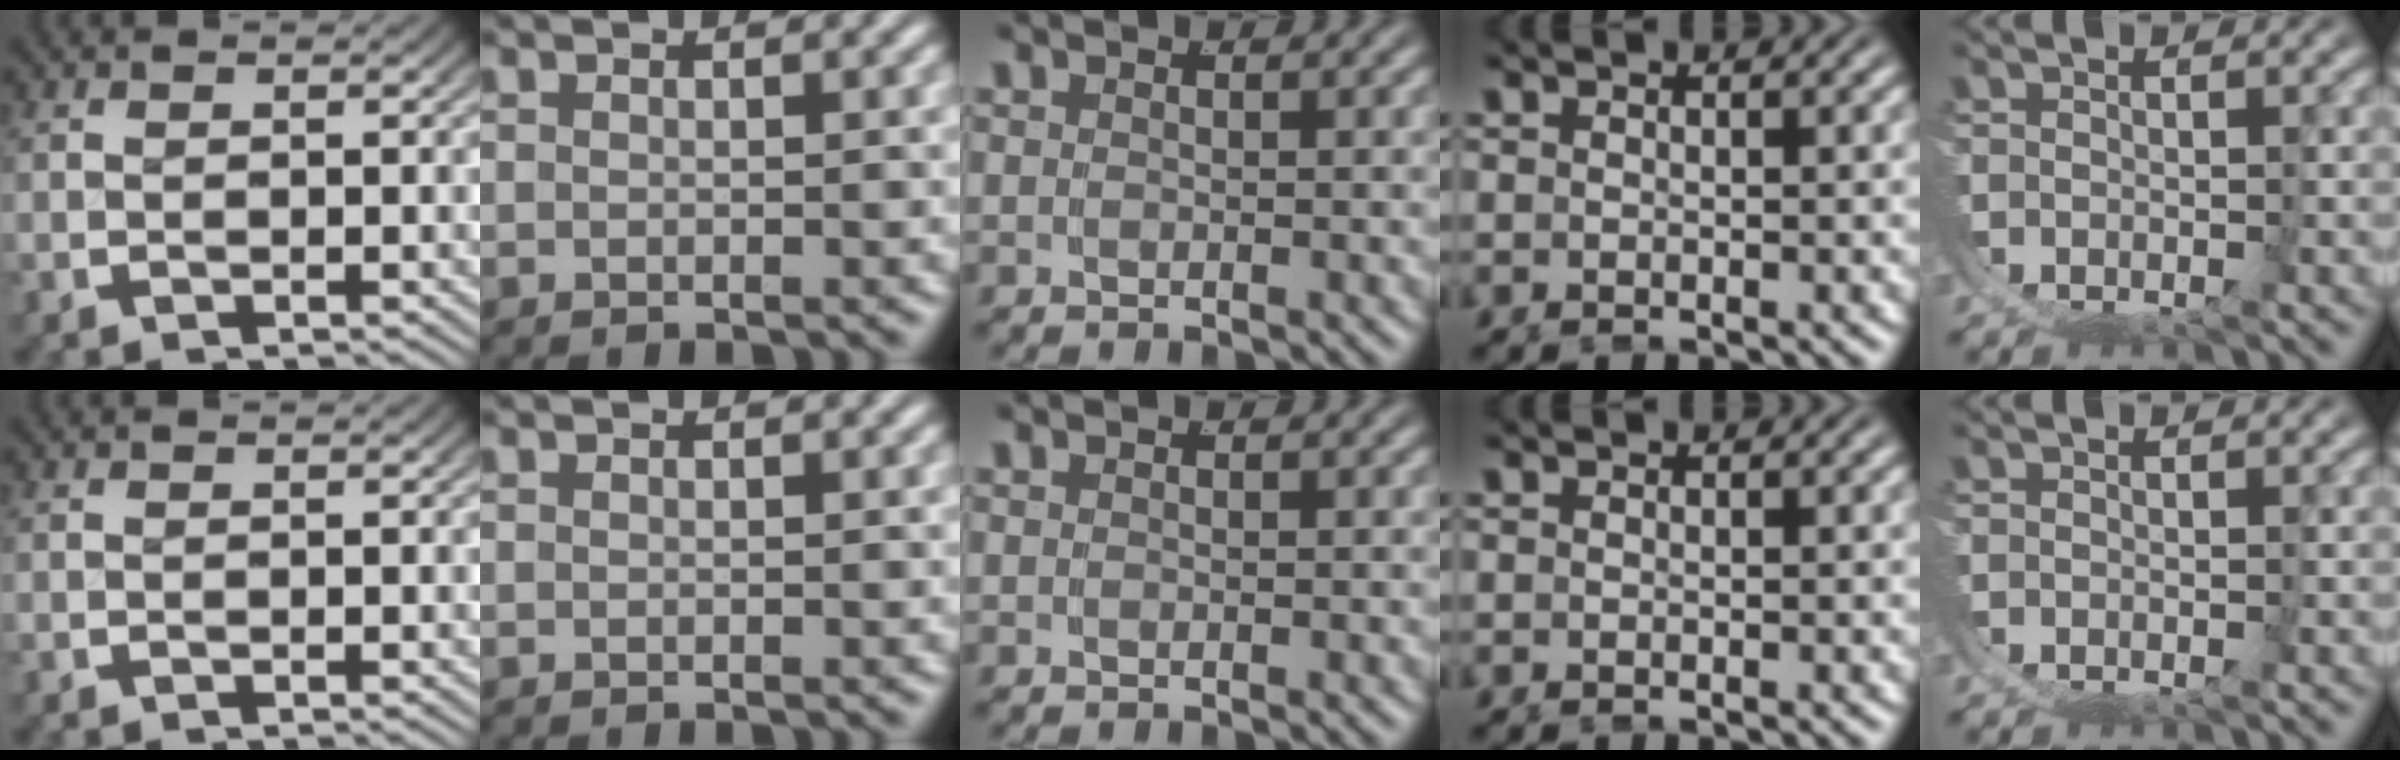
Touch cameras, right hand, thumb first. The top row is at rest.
{}